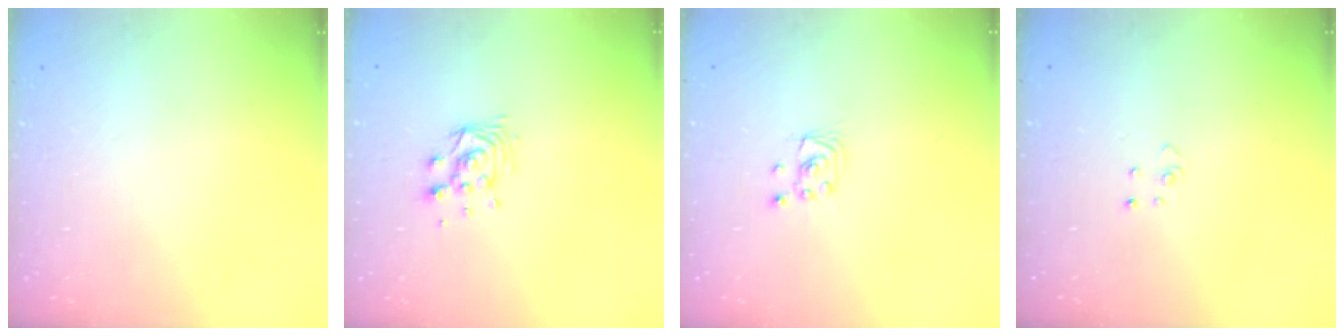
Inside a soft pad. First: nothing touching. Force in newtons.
{"total": 6.2, "press": 6.2, "slide": 0.1}
{"total": 2.0, "press": 2.0, "slide": 0.2}
{"total": 2.9, "press": 2.9, "slide": 0.2}